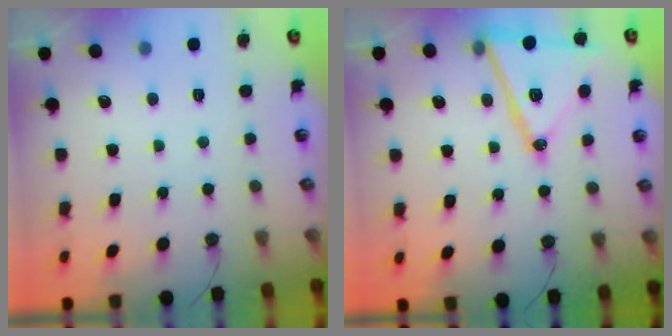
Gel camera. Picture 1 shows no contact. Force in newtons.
{"total": 16.5, "press": 16.2, "slide": 3.5}